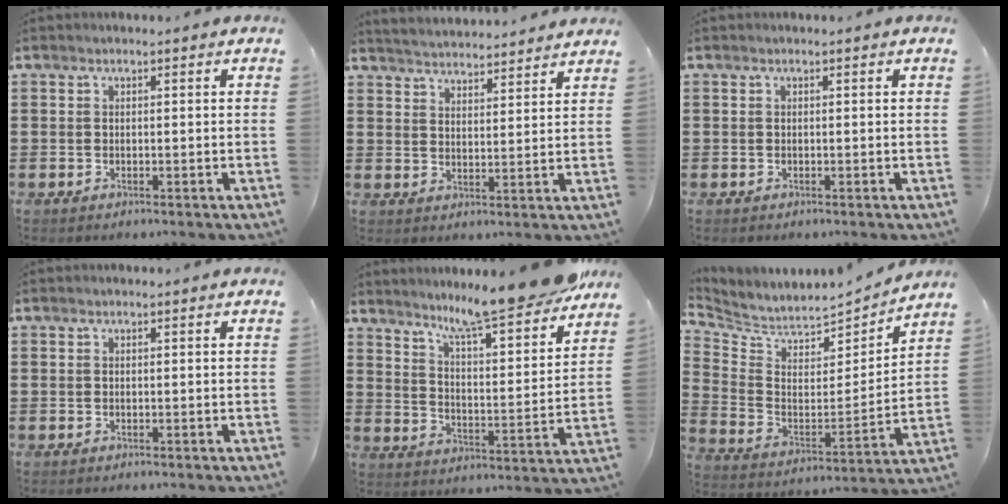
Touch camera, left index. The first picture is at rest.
{"total": 3.8, "force": [3.7, -0.5, -0.6], "torque": [-0.005, -0.022, 0.064]}
{"total": 0.0}
{"total": 0.0}
{"total": 10.1, "force": [9.2, -0.6, 4.3], "torque": [-0.101, -0.063, 0.149]}
{"total": 4.9, "force": [4.8, 1.2, 0.0], "torque": [-0.037, -0.045, 0.076]}